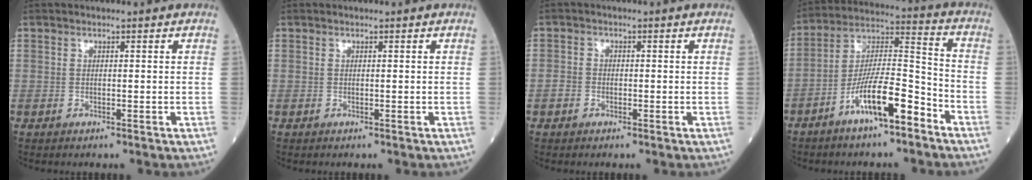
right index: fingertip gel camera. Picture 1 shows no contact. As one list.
[{"total": 0.0}, {"total": 1.7, "force": [-0.7, 1.4, 0.6], "torque": [-0.012, 0.006, -0.014]}, {"total": 12.2, "force": [-7.1, 2.2, 9.7], "torque": [-0.178, 0.007, -0.129]}]